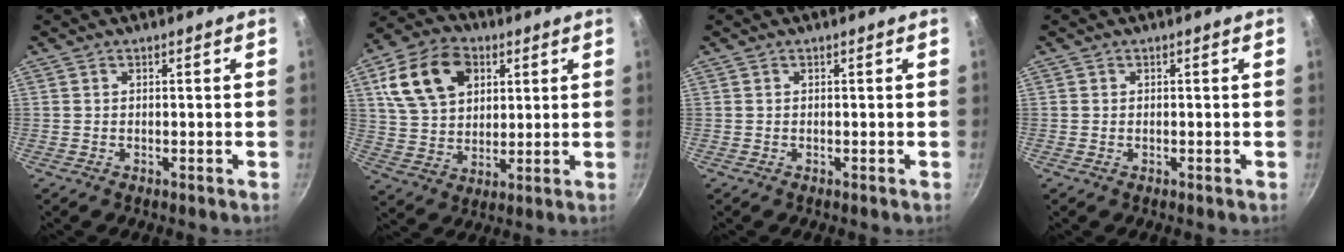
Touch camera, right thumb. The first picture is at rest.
{"total": 16.1, "force": [5.9, 11.4, 9.6], "torque": [-0.154, -0.001, 0.104]}
{"total": 0.0}
{"total": 0.0}